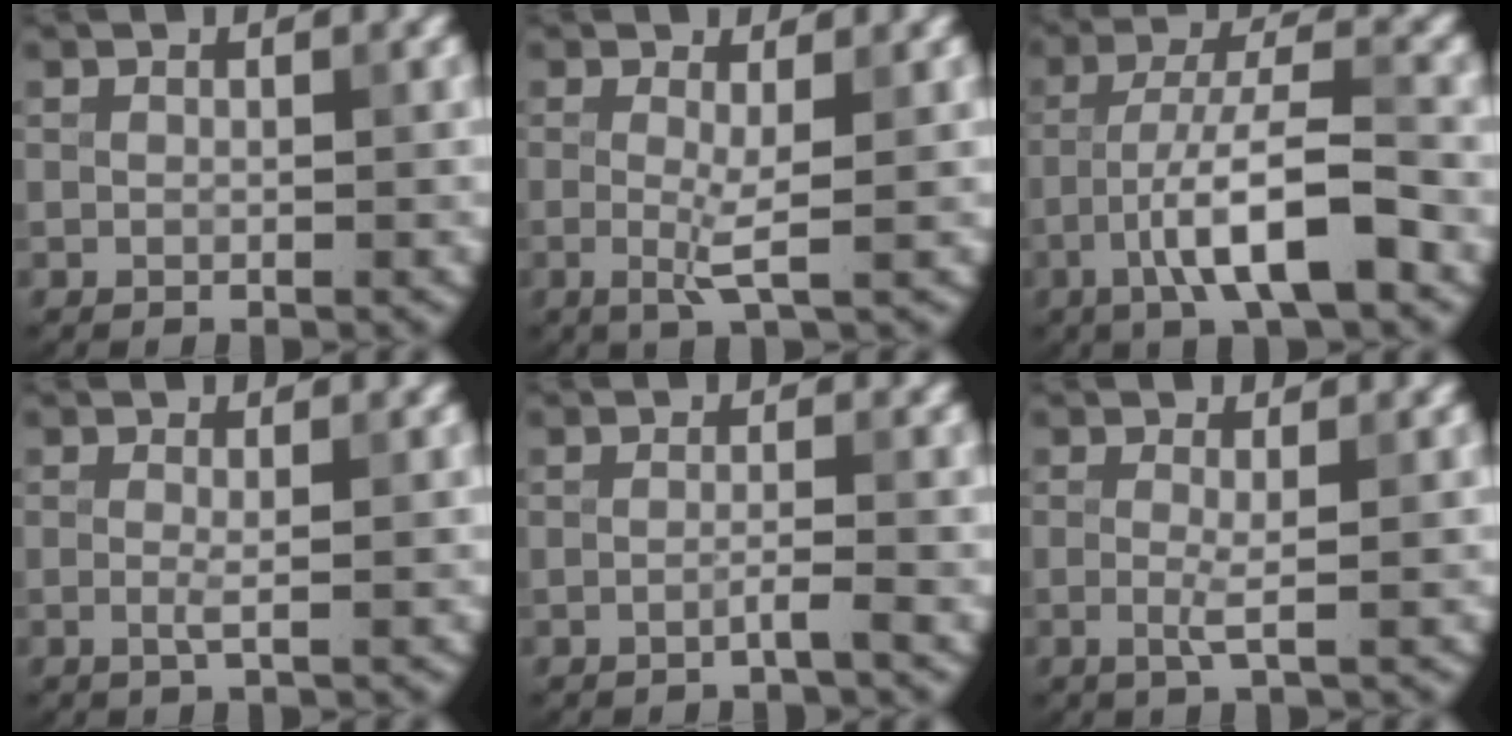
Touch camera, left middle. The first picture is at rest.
{"total": 2.4, "force": [-0.1, 0.2, 2.4], "torque": [-0.052, -0.010, -0.005]}
{"total": 7.7, "force": [-3.4, 1.5, 6.7], "torque": [-0.115, 0.013, -0.065]}
{"total": 1.2, "force": [-0.1, 0.1, 1.1], "torque": [-0.024, -0.006, -0.005]}
{"total": 1.4, "force": [-0.6, 0.2, 1.2], "torque": [-0.016, 0.003, -0.020]}
{"total": 1.6, "force": [-0.1, 0.1, 1.6], "torque": [-0.037, -0.007, -0.004]}